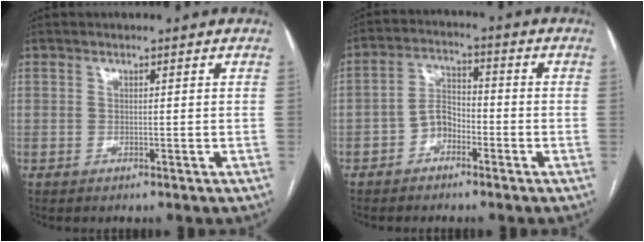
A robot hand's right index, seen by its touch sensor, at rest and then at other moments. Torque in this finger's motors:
{"motor_torque": [0.10, -0.10, 0.07, 0.02]}